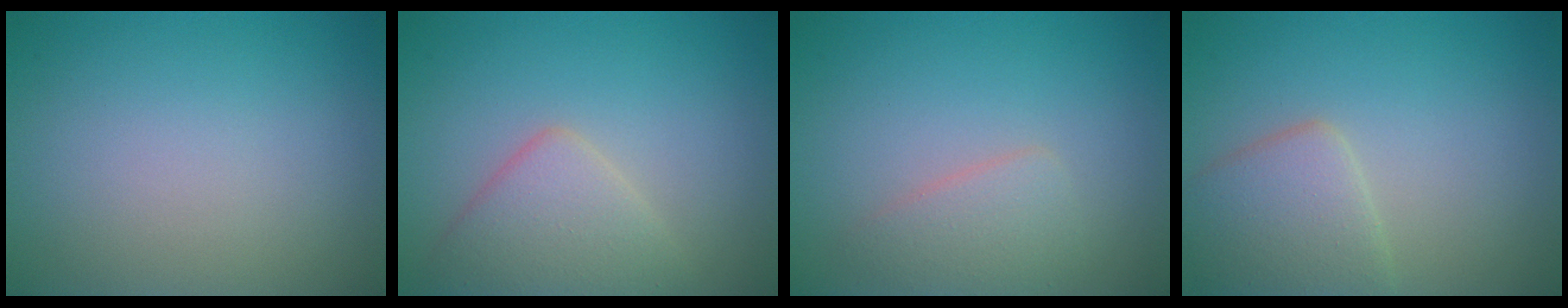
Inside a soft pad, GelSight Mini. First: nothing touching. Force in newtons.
{"total": 3.8, "press": 3.8, "slide": 0.1}
{"total": 2.2, "press": 2.2, "slide": 0.0}
{"total": 3.7, "press": 3.7, "slide": 0.2}